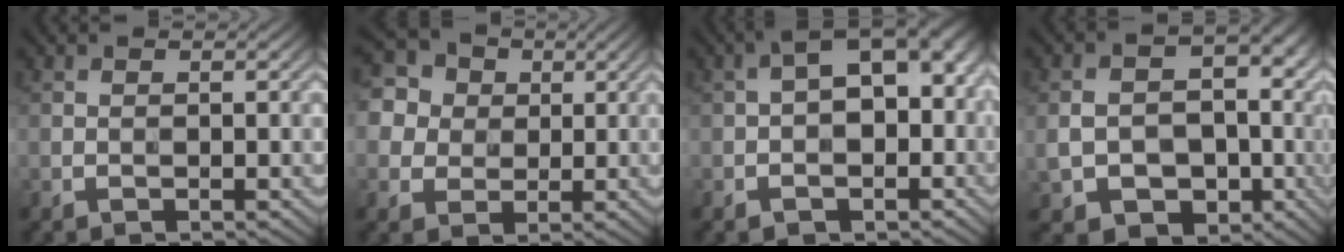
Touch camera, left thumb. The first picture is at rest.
{"total": 11.8, "force": [4.2, 9.9, 4.9], "torque": [-0.170, 0.034, 0.073]}
{"total": 9.7, "force": [-0.3, 6.3, 7.4], "torque": [-0.091, 0.008, -0.008]}
{"total": 12.5, "force": [-2.5, 10.2, 6.7], "torque": [-0.128, -0.034, -0.044]}